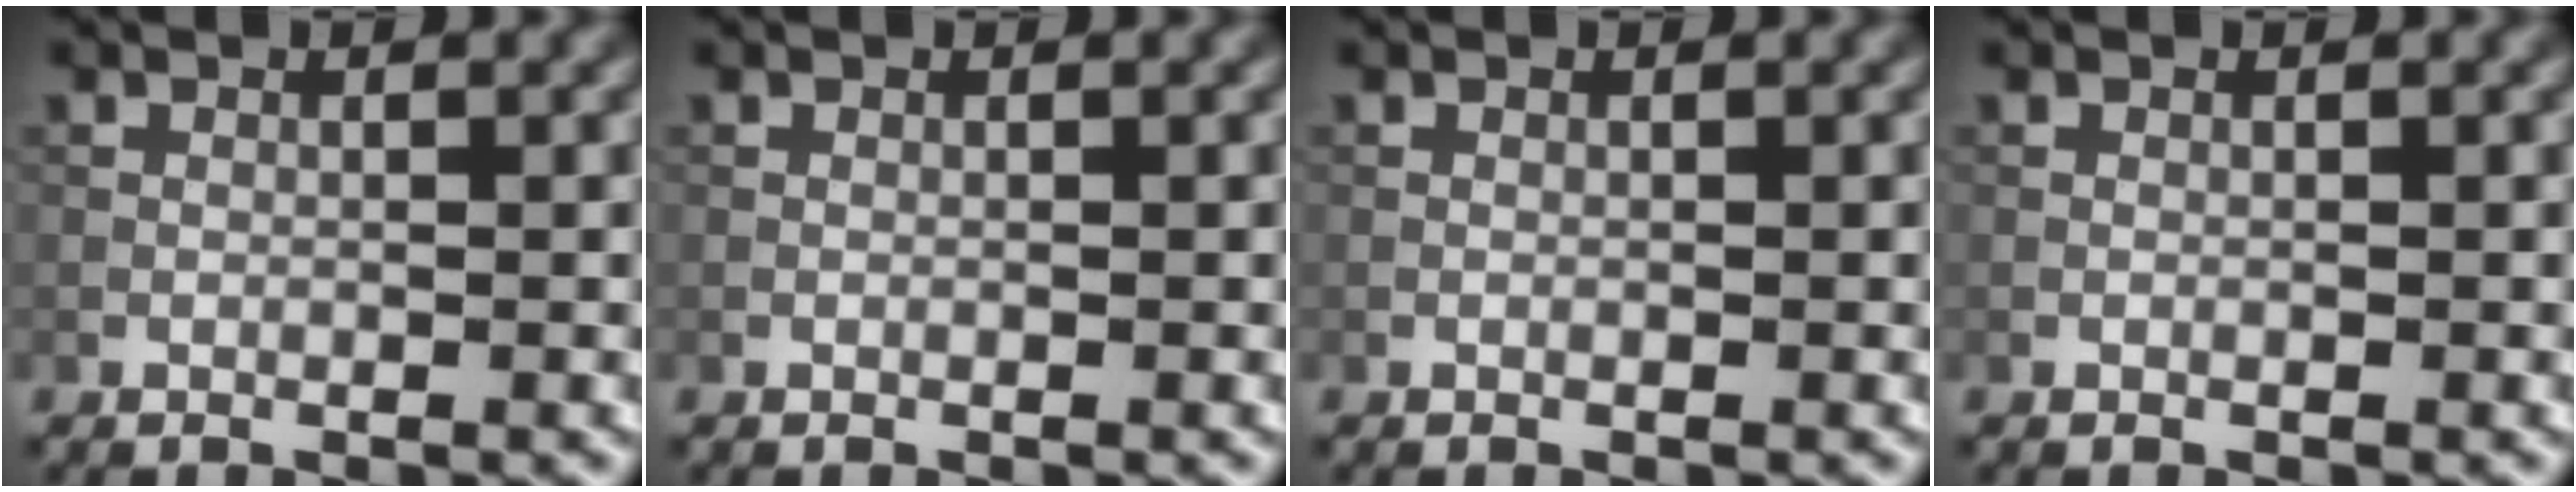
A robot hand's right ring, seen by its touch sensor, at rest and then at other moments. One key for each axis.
{"total": 0.0}
{"total": 0.0}
{"total": 0.0}